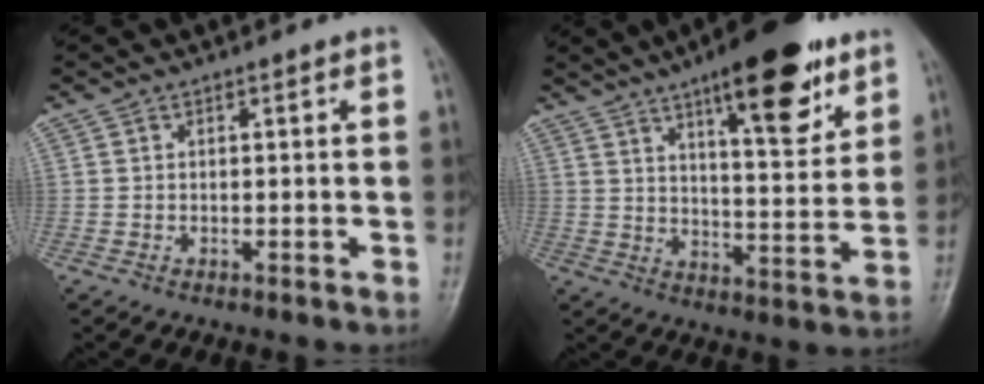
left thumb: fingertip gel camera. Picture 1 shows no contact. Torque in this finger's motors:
{"motor_torque": [2.47, 1.38, 1.45, -1.32, 0.10]}